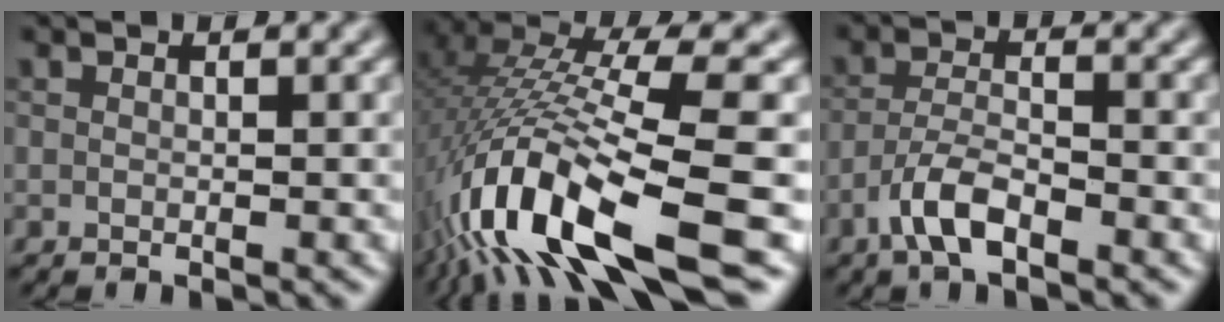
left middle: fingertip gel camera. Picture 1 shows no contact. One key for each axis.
{"total": 14.6, "fx": -5.0, "fy": 3.6, "fz": 13.2, "tx": -0.276, "ty": 0.008, "tz": -0.076}
{"total": 3.7, "fx": -2.3, "fy": 1.1, "fz": 2.6, "tx": -0.056, "ty": 0.006, "tz": -0.053}